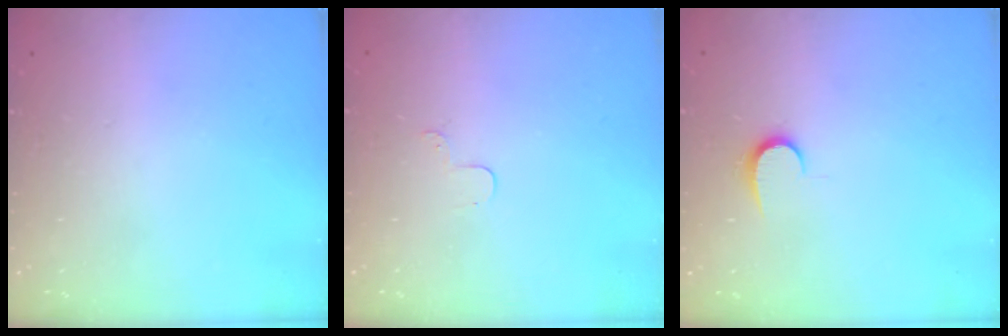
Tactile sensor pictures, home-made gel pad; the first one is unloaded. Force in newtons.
{"total": 3.7, "press": 3.7, "slide": 0.4}
{"total": 6.8, "press": 6.7, "slide": 0.6}